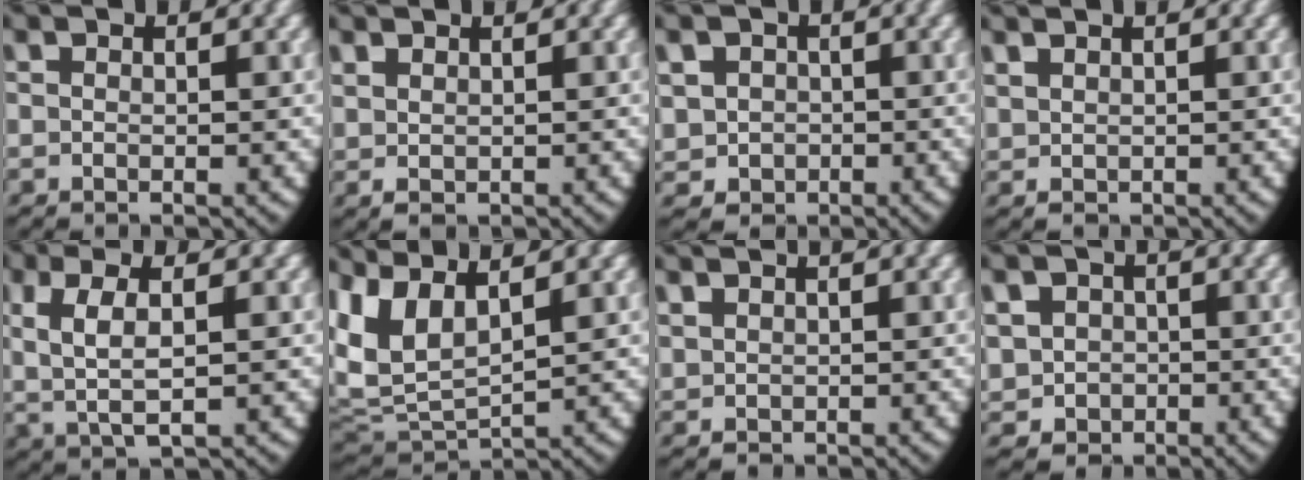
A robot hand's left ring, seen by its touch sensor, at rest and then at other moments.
{"total": 0.9, "force": [0.5, 0.6, 0.4], "torque": [-0.016, -0.012, 0.025]}
{"total": 6.4, "force": [-0.6, 6.1, 2.0], "torque": [-0.052, -0.024, -0.006]}
{"total": 0.9, "force": [0.8, 0.5, 0.2], "torque": [-0.013, -0.007, 0.028]}
{"total": 4.7, "force": [0.5, 2.4, 4.0], "torque": [-0.098, -0.010, 0.019]}
{"total": 10.9, "force": [2.3, 8.8, 6.0], "torque": [-0.189, -0.027, 0.045]}
{"total": 1.1, "force": [0.8, 0.7, 0.2], "torque": [-0.016, -0.007, 0.028]}
{"total": 7.2, "force": [-0.8, 6.8, 2.3], "torque": [-0.057, -0.027, -0.010]}